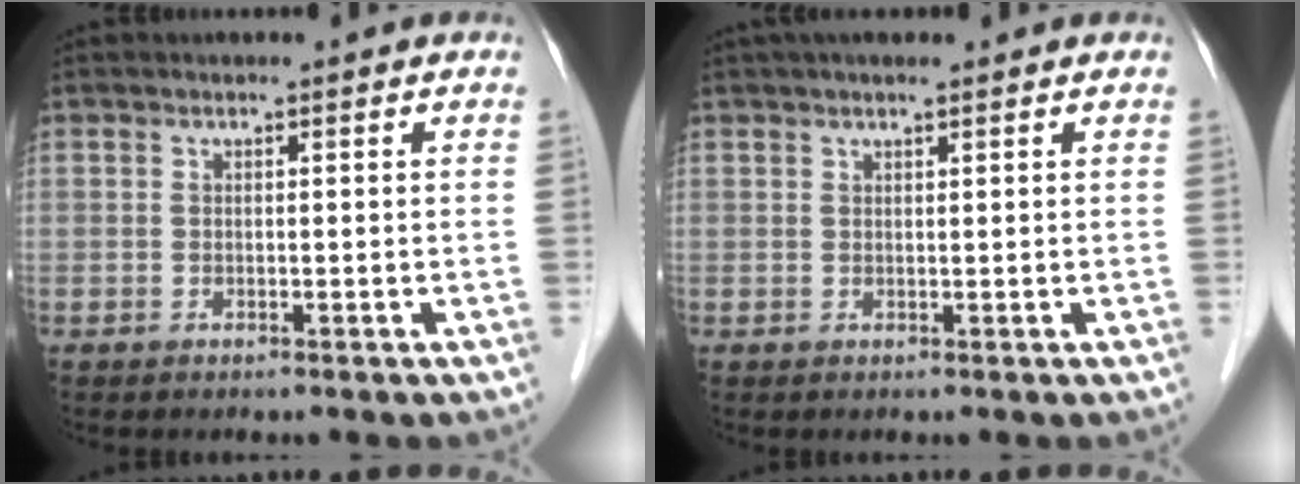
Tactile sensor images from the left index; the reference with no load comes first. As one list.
[{"total": 3.3, "force": [2.6, 0.4, 1.9], "torque": [-0.024, 0.026, 0.044]}]